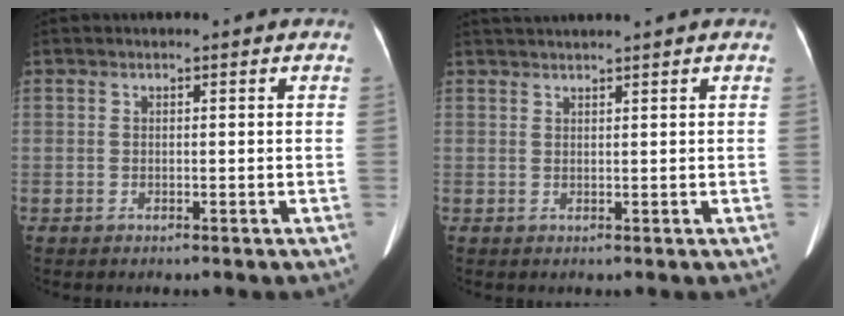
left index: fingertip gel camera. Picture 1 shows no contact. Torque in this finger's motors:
{"motor_torque": [-0.27, -0.20, -0.04, 0.00]}